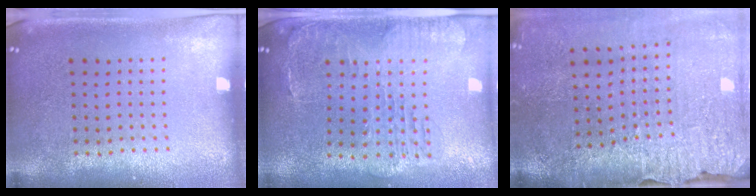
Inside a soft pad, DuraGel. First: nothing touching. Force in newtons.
{"total": 1.4, "press": 1.4, "slide": 0.5}
{"total": 3.7, "press": 3.4, "slide": 1.4}